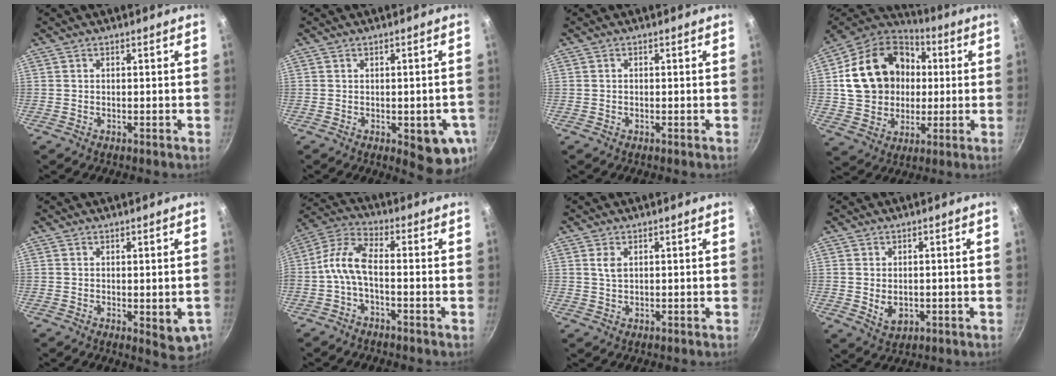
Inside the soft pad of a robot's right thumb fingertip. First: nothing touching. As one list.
[{"total": 9.3, "force": [-2.5, 3.8, 8.1], "torque": [-0.061, 0.003, -0.026]}, {"total": 0.0}, {"total": 21.8, "force": [2.7, 17.8, 12.3], "torque": [-0.193, 0.033, 0.051]}, {"total": 5.3, "force": [-0.6, 2.3, 4.8], "torque": [-0.045, -0.005, -0.001]}, {"total": 7.7, "force": [-2.2, 3.2, 6.6], "torque": [-0.155, 0.035, -0.058]}, {"total": 2.1, "force": [0.8, 1.2, 1.5], "torque": [-0.028, -0.005, 0.017]}, {"total": 4.2, "force": [-0.3, 3.1, 2.9], "torque": [-0.041, -0.008, 0.003]}]